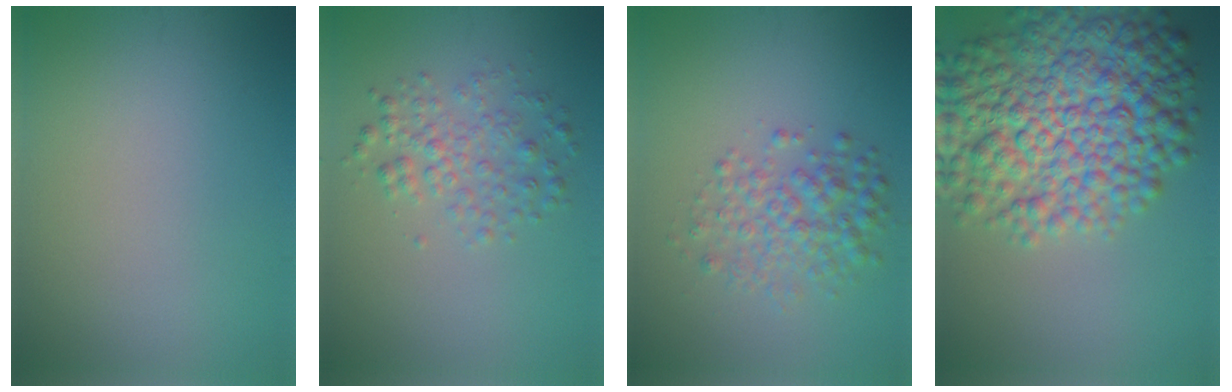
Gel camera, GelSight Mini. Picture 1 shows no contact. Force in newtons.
{"total": 2.8, "press": 2.8, "slide": 0.0}
{"total": 3.7, "press": 3.7, "slide": 0.0}
{"total": 11.8, "press": 11.8, "slide": 0.4}